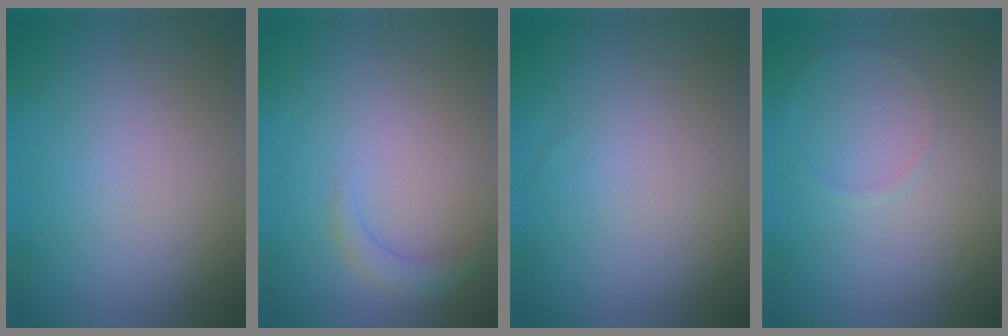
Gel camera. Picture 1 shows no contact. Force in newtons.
{"total": 1.6, "press": 1.6, "slide": 0.2}
{"total": 0.0}
{"total": 0.6, "press": 0.6, "slide": 0.1}